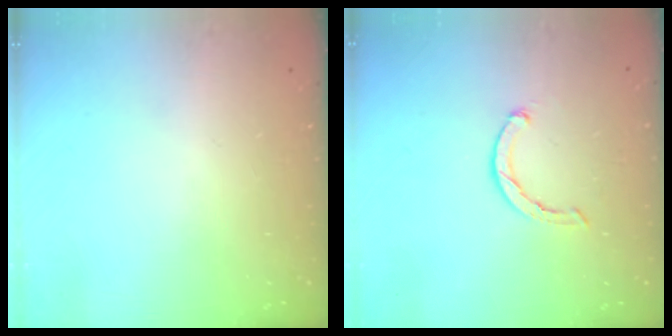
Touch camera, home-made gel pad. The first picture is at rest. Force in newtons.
{"total": 2.3, "press": 2.2, "slide": 0.5}